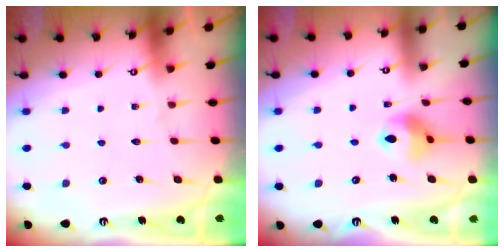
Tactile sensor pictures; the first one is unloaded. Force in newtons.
{"total": 9.0, "press": 8.9, "slide": 1.1}